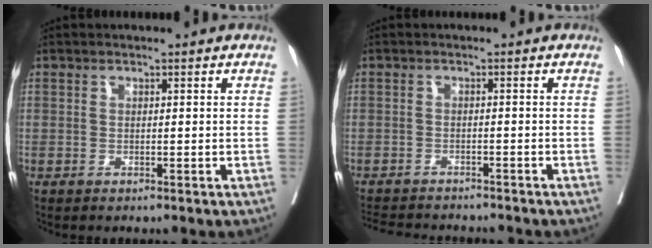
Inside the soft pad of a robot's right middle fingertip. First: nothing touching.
{"total": 9.6, "force": [-9.0, 2.0, 2.9], "torque": [-0.050, -0.004, -0.122]}